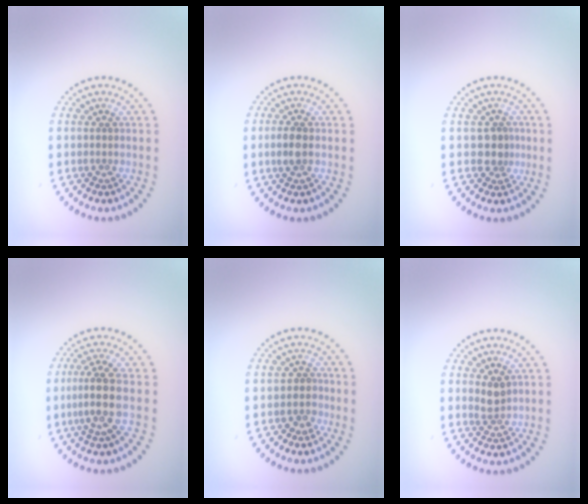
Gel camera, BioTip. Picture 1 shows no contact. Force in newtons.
{"total": 1.7, "press": 1.7, "slide": 0.1}
{"total": 2.1, "press": 1.6, "slide": 1.4}
{"total": 3.5, "press": 3.0, "slide": 1.8}
{"total": 1.6, "press": 1.2, "slide": 1.0}
{"total": 1.7, "press": 1.4, "slide": 0.9}